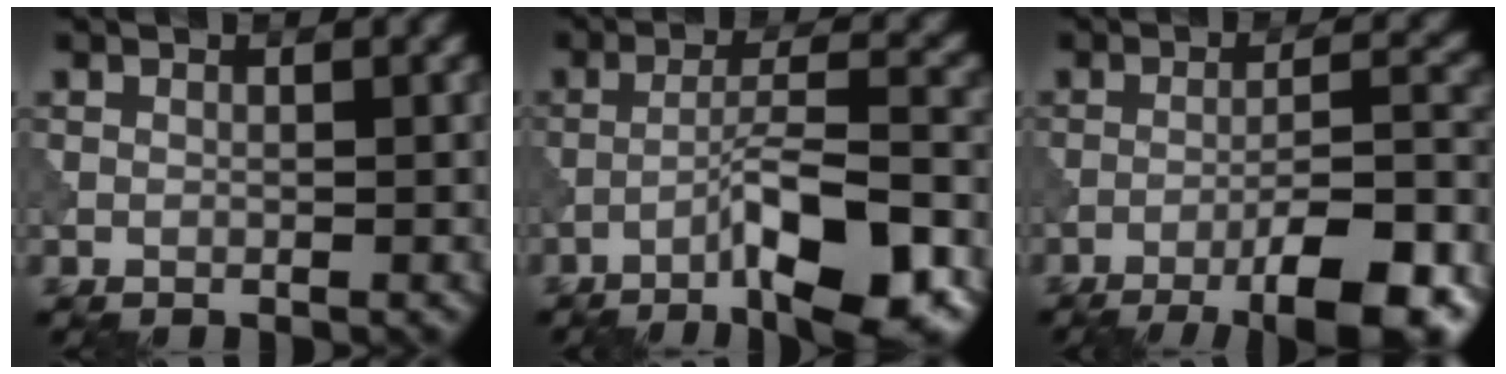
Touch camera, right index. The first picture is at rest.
{"total": 8.7, "force": [-4.8, 1.6, 7.1], "torque": [-0.116, 0.014, -0.079]}
{"total": 9.7, "force": [-5.9, 2.0, 7.4], "torque": [-0.103, 0.012, -0.087]}